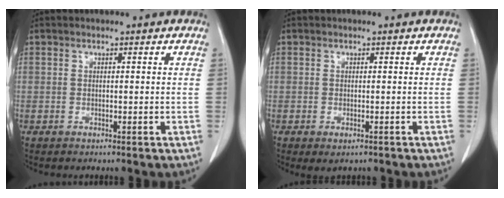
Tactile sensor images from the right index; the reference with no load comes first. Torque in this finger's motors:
{"motor_torque": [0.24, -0.19, 0.08, 0.03]}